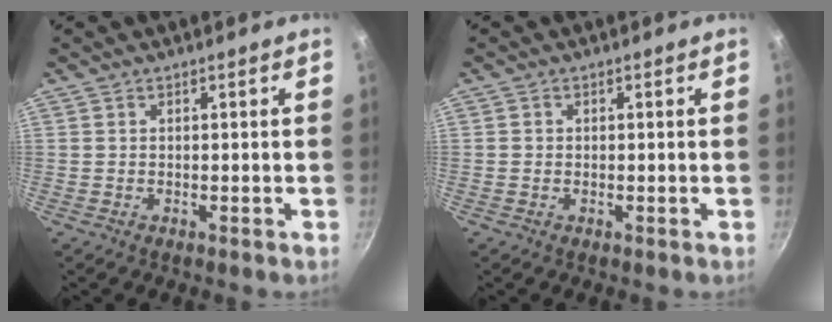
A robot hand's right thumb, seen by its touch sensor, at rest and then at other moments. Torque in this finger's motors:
{"motor_torque": [-0.20, 0.37, -0.17, 0.06, -0.02]}